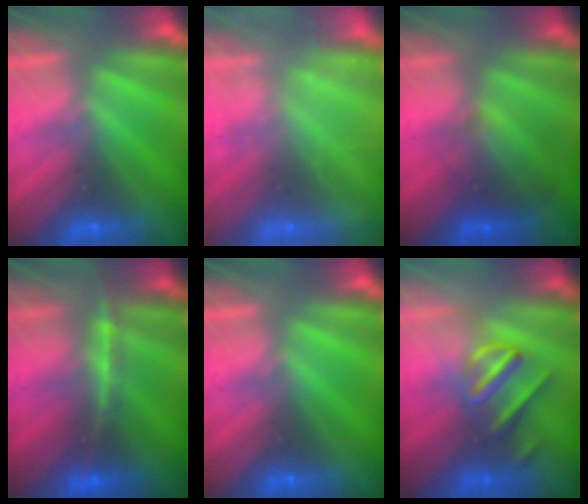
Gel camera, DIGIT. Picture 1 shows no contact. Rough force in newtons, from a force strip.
{"total": 2.4}
{"total": 2.0}
{"total": 2.4}
{"total": 0.0}
{"total": 3.0}